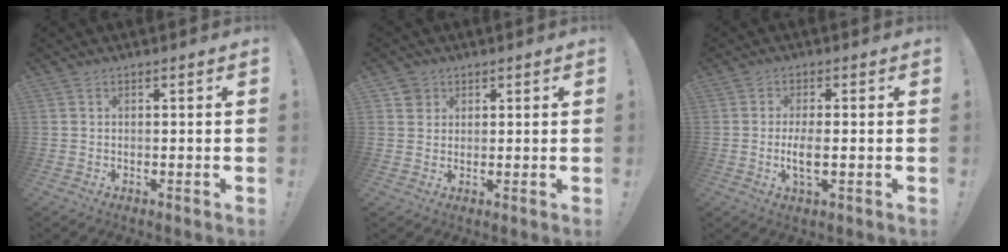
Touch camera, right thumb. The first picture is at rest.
{"total": 3.4, "force": [1.9, 2.8, 0.4], "torque": [-0.004, -0.006, 0.035]}
{"total": 5.5, "force": [-0.9, 1.6, 5.2], "torque": [-0.105, -0.010, -0.019]}